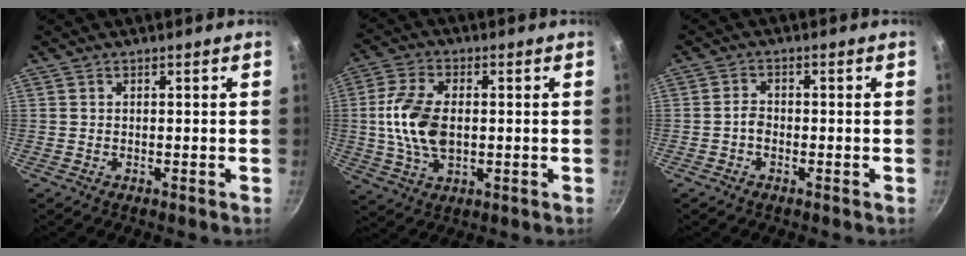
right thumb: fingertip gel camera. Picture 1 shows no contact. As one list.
[{"total": 12.0, "force": [0.0, 7.1, 9.7], "torque": [-0.181, 0.009, -0.004]}, {"total": 2.2, "force": [-0.9, 1.6, 1.3], "torque": [-0.020, 0.016, -0.020]}]